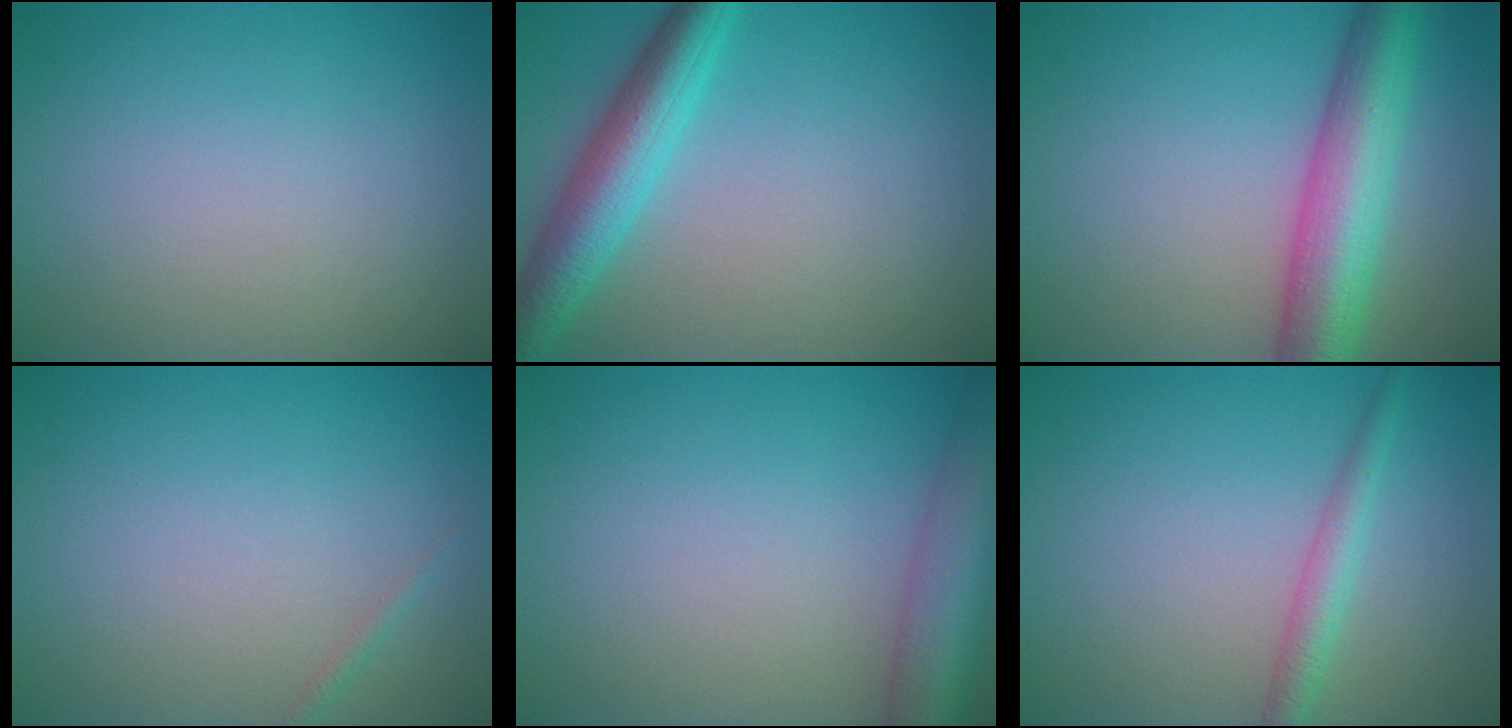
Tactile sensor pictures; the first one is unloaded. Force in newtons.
{"total": 5.4, "press": 5.4, "slide": 0.2}
{"total": 7.8, "press": 7.8, "slide": 0.2}
{"total": 0.6, "press": 0.6, "slide": 0.0}
{"total": 7.1, "press": 7.0, "slide": 0.4}
{"total": 2.3, "press": 2.3, "slide": 0.1}